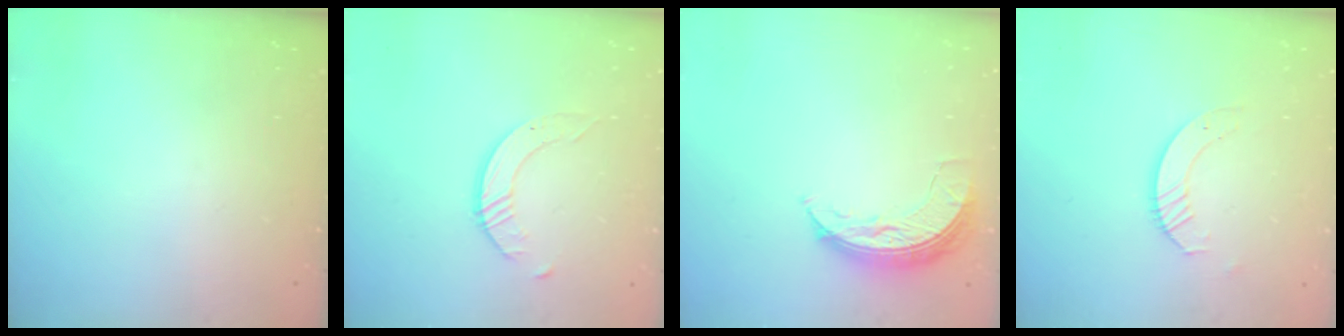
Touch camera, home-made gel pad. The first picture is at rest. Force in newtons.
{"total": 1.6, "press": 1.6, "slide": 0.2}
{"total": 7.2, "press": 7.2, "slide": 0.4}
{"total": 3.8, "press": 3.8, "slide": 0.1}